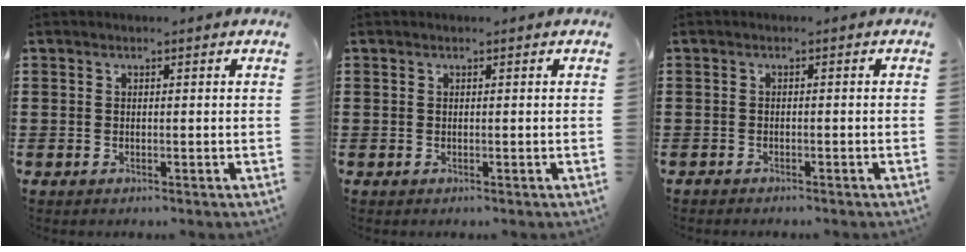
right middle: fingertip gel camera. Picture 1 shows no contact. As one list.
[{"total": 0.0}, {"total": 1.0, "force": [-1.0, 0.1, 0.0], "torque": [-0.003, 0.001, -0.021]}]